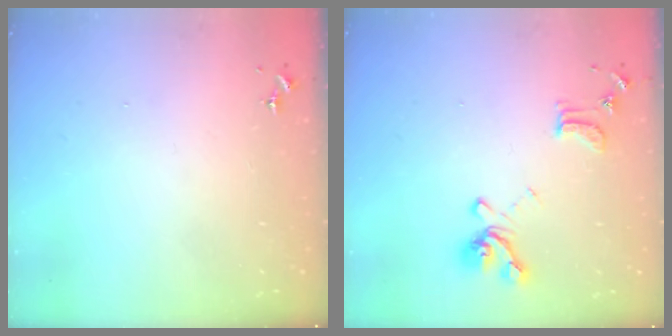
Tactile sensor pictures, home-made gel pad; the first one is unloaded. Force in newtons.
{"total": 14.3, "press": 14.2, "slide": 1.4}